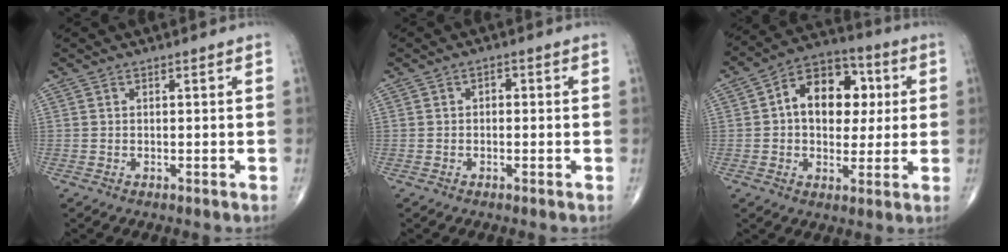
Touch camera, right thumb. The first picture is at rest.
{"total": 1.3, "force": [-0.1, 0.9, 0.8], "torque": [-0.004, 0.004, -0.006]}
{"total": 14.7, "force": [2.4, 10.1, 10.5], "torque": [-0.114, 0.016, 0.028]}